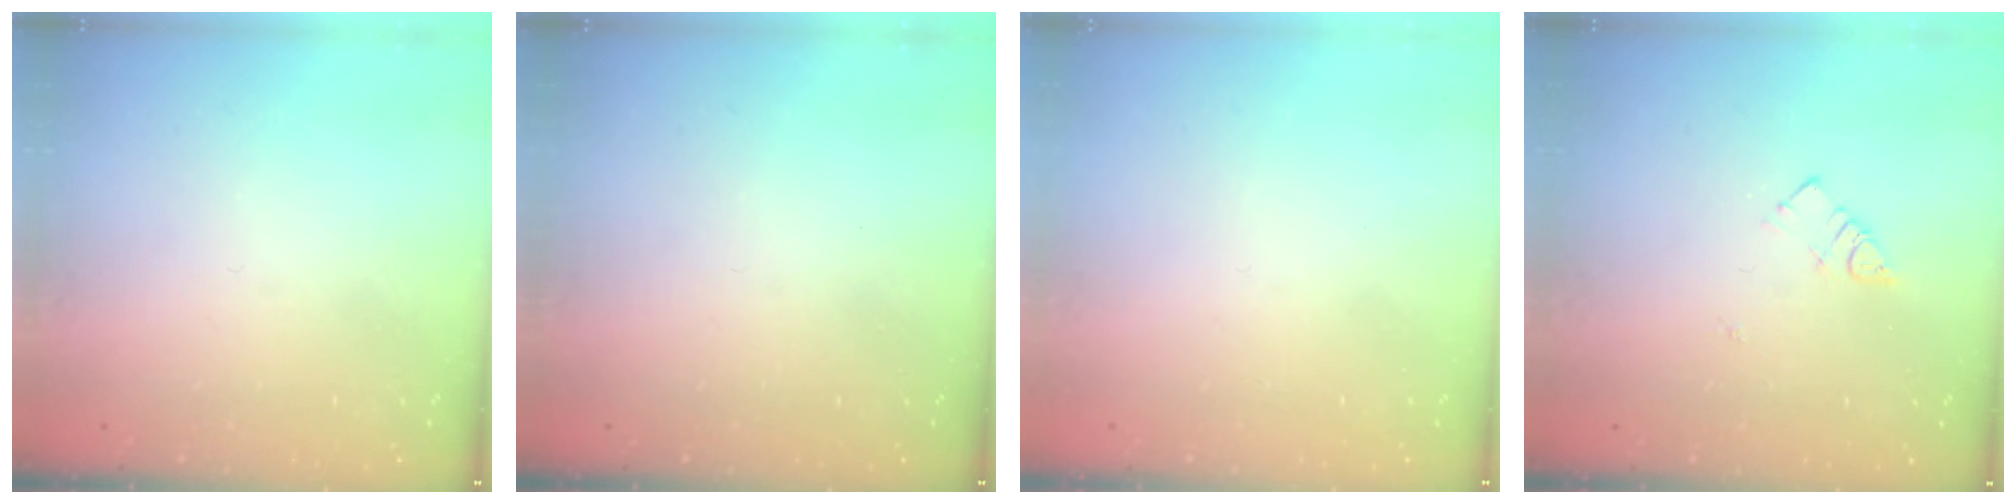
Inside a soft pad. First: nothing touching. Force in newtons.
{"total": 0.0}
{"total": 1.8, "press": 1.7, "slide": 0.1}
{"total": 2.9, "press": 2.9, "slide": 0.4}